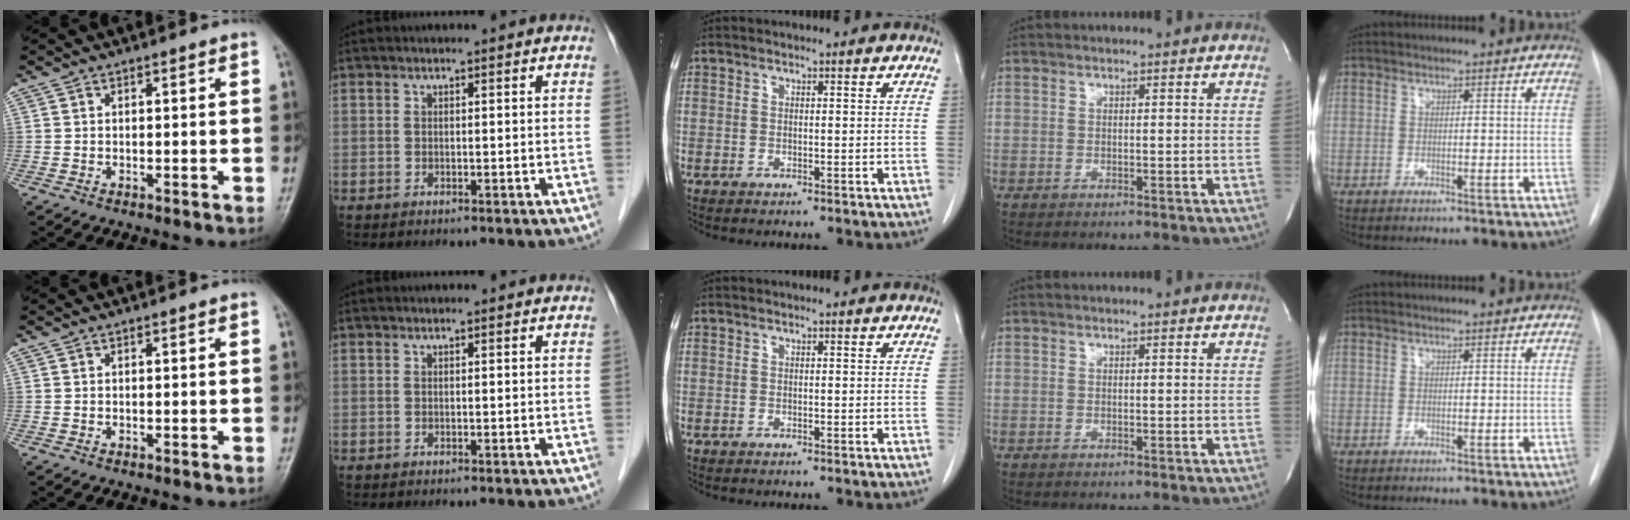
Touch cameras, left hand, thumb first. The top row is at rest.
{}